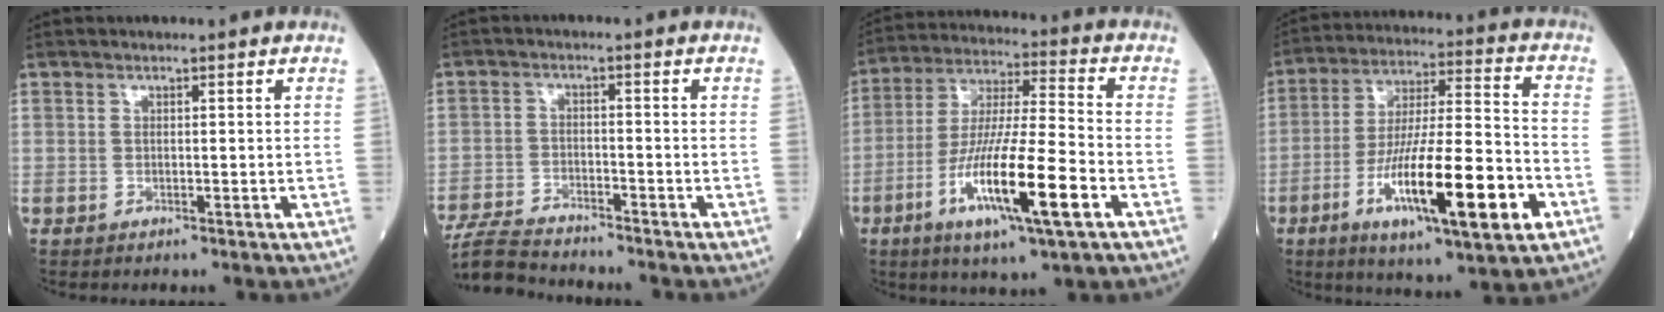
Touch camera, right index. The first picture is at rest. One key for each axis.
{"total": 8.5, "fx": -8.3, "fy": 0.4, "fz": 1.9, "tx": -0.033, "ty": -0.011, "tz": -0.150}
{"total": 16.6, "fx": -6.3, "fy": 1.2, "fz": 15.2, "tx": -0.292, "ty": -0.022, "tz": -0.112}
{"total": 19.6, "fx": -7.5, "fy": 2.4, "fz": 17.9, "tx": -0.308, "ty": -0.020, "tz": -0.120}